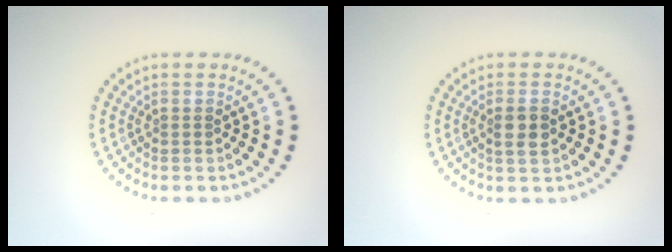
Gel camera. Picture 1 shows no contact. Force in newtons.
{"total": 2.0, "press": 1.9, "slide": 0.5}